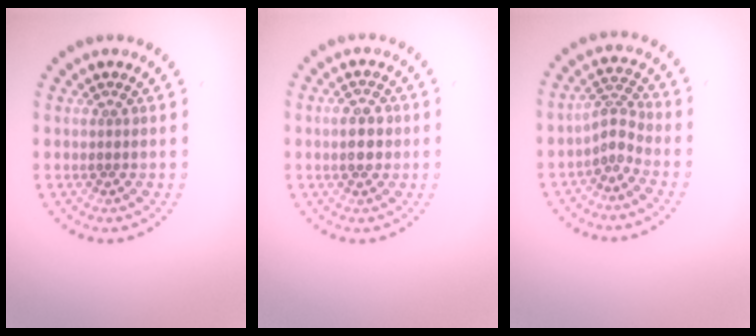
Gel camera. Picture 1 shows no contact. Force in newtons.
{"total": 2.7, "press": 2.7, "slide": 0.1}
{"total": 2.2, "press": 1.5, "slide": 1.6}